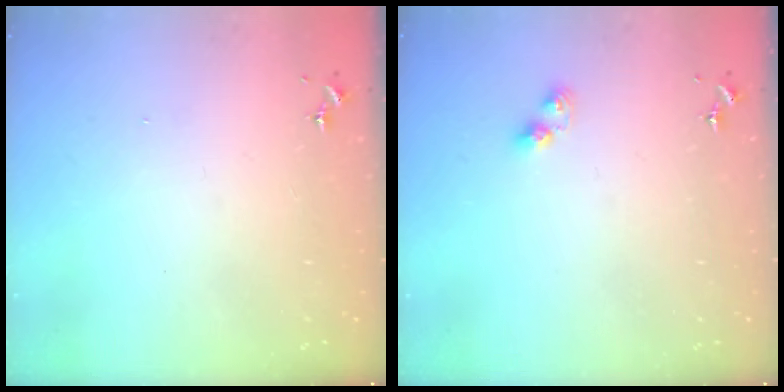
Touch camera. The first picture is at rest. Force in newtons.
{"total": 5.9, "press": 5.9, "slide": 0.5}